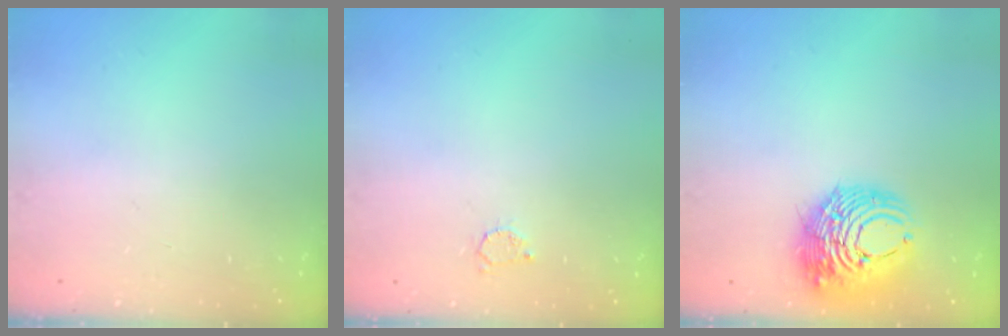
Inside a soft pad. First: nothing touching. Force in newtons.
{"total": 2.4, "press": 2.4, "slide": 0.4}
{"total": 13.3, "press": 13.2, "slide": 1.4}